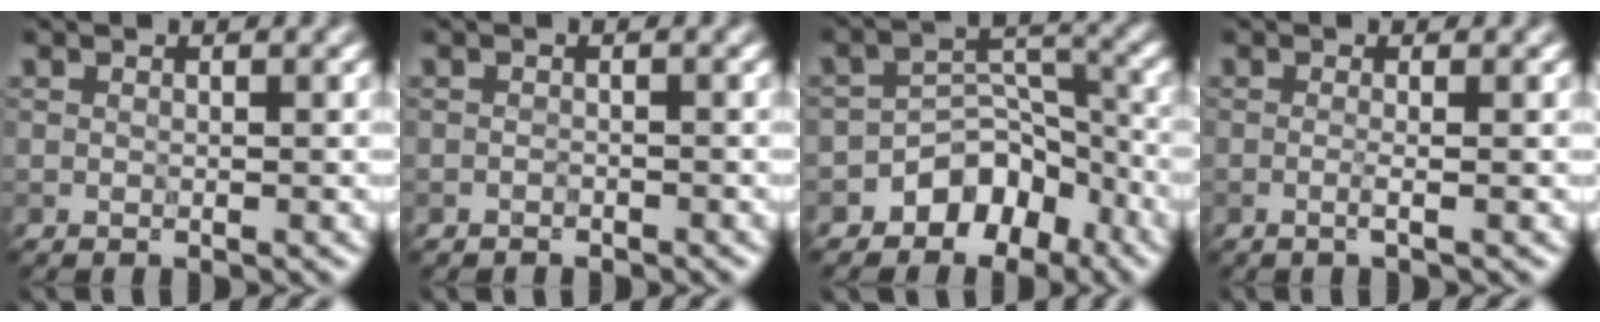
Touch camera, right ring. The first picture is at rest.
{"total": 0.8, "force": [-0.7, 0.3, -0.2], "torque": [0.006, 0.000, -0.014]}
{"total": 5.1, "force": [-3.3, 3.4, 1.8], "torque": [-0.004, 0.010, -0.055]}
{"total": 1.2, "force": [-0.1, 0.4, 1.2], "torque": [-0.011, -0.004, -0.016]}